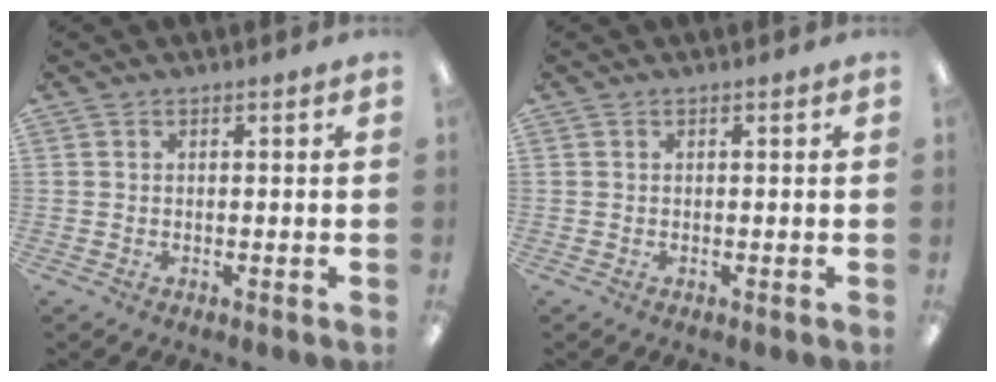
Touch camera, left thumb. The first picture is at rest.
{"total": 0.0}